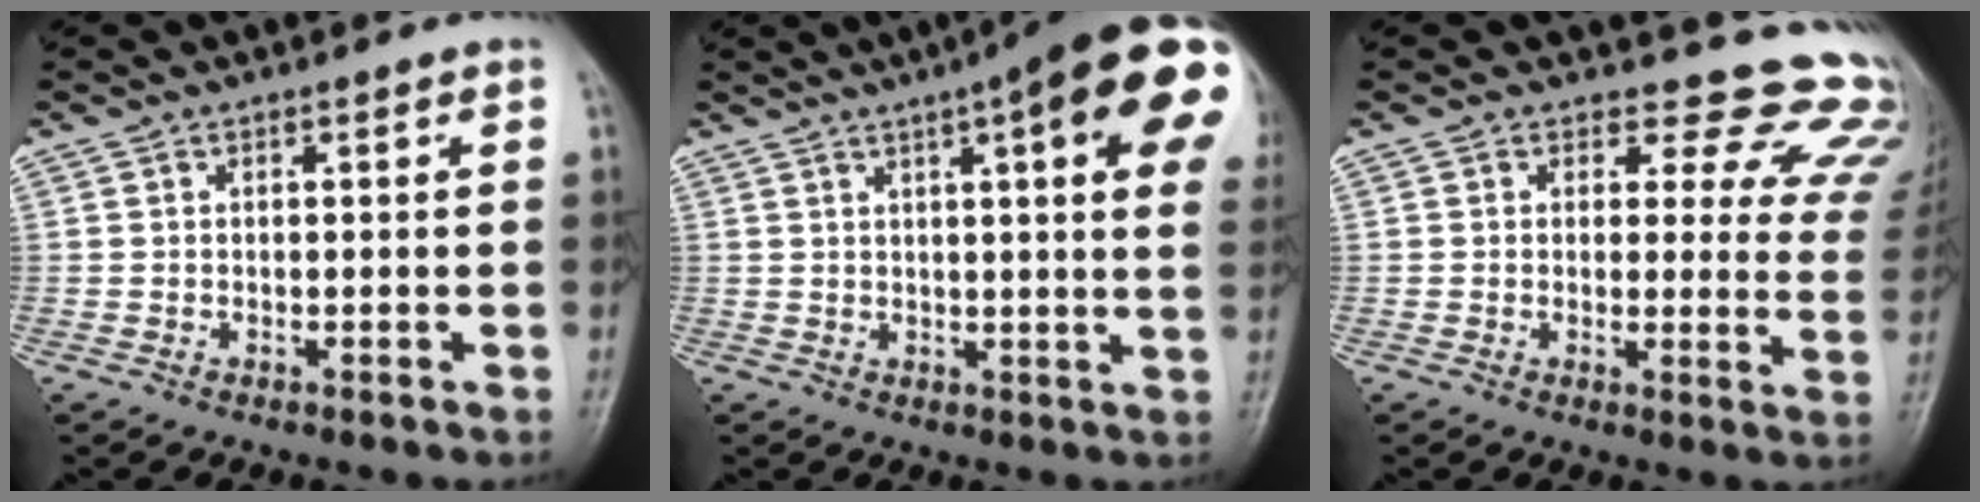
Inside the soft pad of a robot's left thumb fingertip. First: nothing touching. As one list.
[{"total": 21.2, "force": [8.5, 4.8, 18.8], "torque": [-0.222, 0.007, 0.104]}, {"total": 15.0, "force": [13.1, 6.5, 3.0], "torque": [0.019, -0.099, 0.112]}]